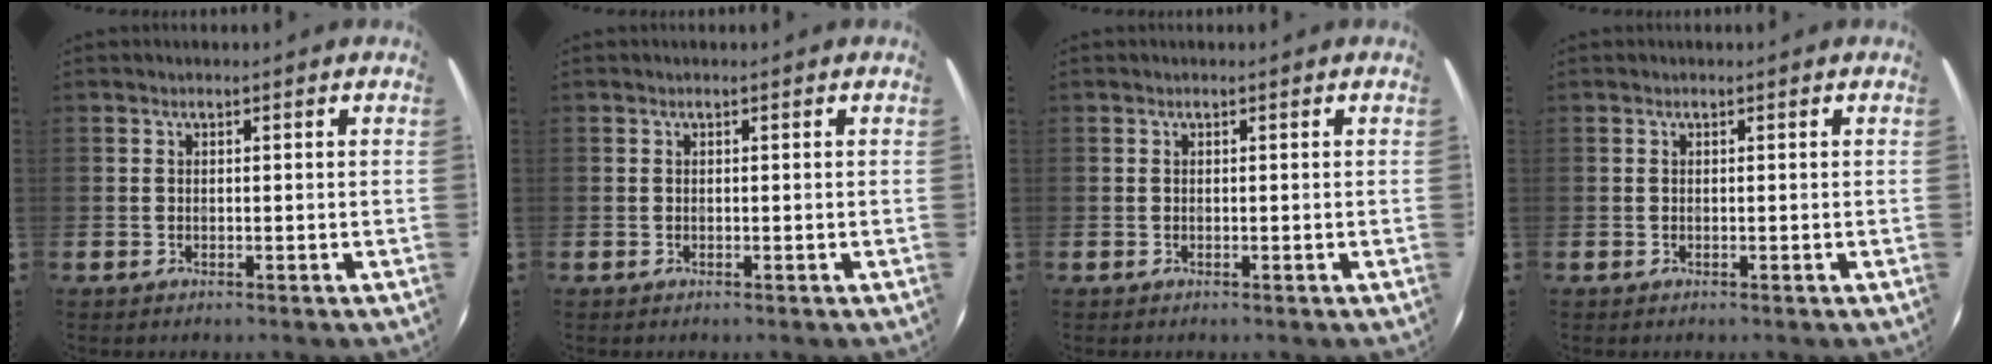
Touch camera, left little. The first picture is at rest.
{"total": 0.0}
{"total": 0.0}
{"total": 0.0}